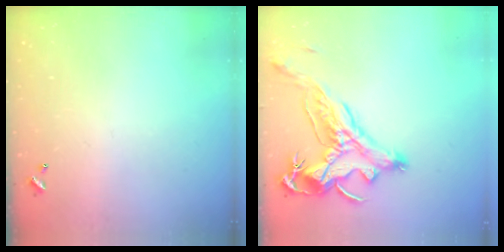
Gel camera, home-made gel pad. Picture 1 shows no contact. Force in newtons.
{"total": 2.9, "press": 2.5, "slide": 1.3}